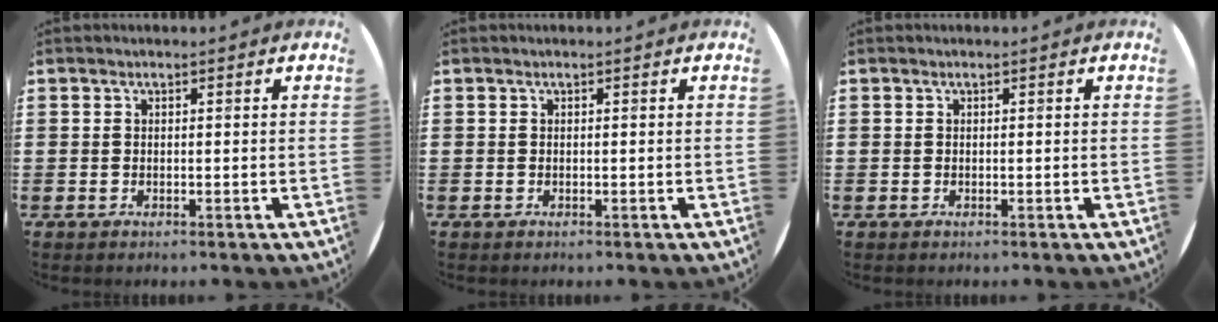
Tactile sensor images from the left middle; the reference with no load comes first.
{"total": 0.0}
{"total": 0.0}